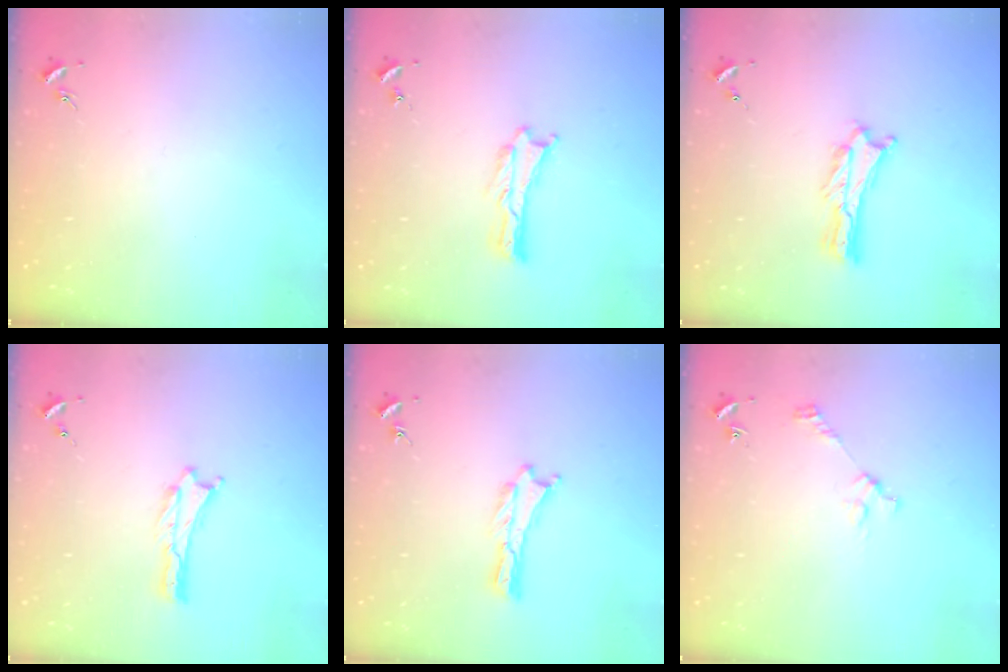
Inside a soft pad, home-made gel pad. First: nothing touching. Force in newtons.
{"total": 0.0}
{"total": 1.3, "press": 1.3, "slide": 0.3}
{"total": 0.0}
{"total": 0.0}
{"total": 3.1, "press": 3.1, "slide": 0.2}